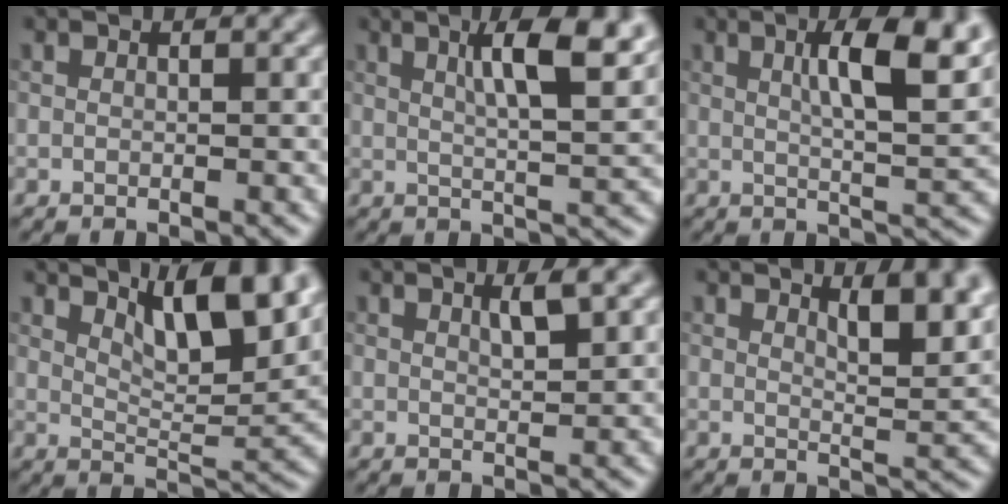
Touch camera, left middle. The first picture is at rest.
{"total": 7.7, "force": [3.3, 1.8, 6.7], "torque": [-0.088, 0.008, 0.052]}
{"total": 8.1, "force": [2.9, 2.0, 7.3], "torque": [-0.103, 0.006, 0.045]}
{"total": 7.6, "force": [4.4, 2.1, 5.9], "torque": [-0.094, -0.002, 0.077]}
{"total": 2.0, "force": [1.1, 0.4, 1.7], "torque": [-0.028, 0.001, 0.017]}
{"total": 5.2, "force": [2.8, 1.7, 4.0], "torque": [-0.051, -0.002, 0.040]}